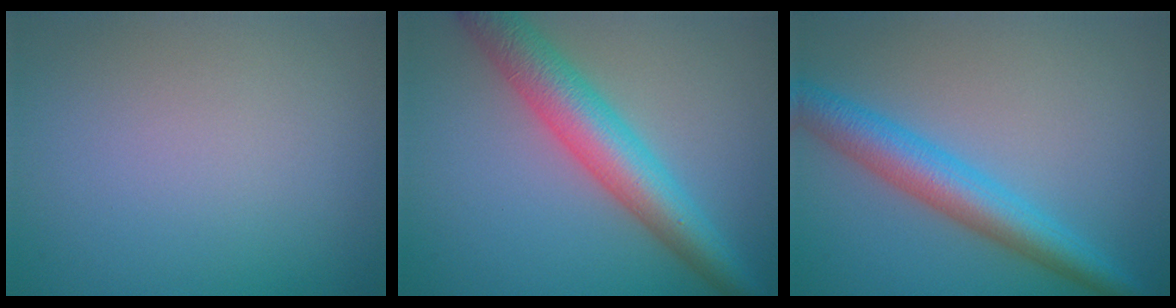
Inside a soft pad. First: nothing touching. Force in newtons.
{"total": 6.4, "press": 6.4, "slide": 0.2}
{"total": 5.0, "press": 5.0, "slide": 0.1}